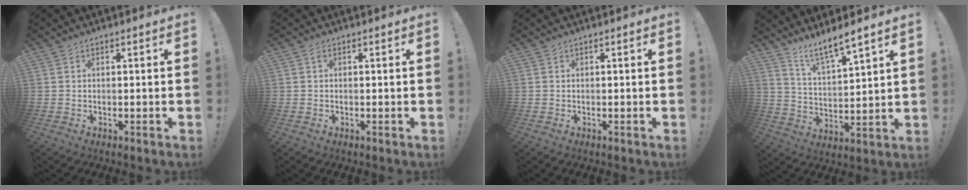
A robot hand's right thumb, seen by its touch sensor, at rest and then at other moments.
{"total": 0.6, "force": [0.1, 0.5, 0.4], "torque": [-0.007, 0.002, 0.001]}
{"total": 0.0}
{"total": 8.6, "force": [7.5, 0.8, 4.2], "torque": [-0.071, -0.057, 0.130]}